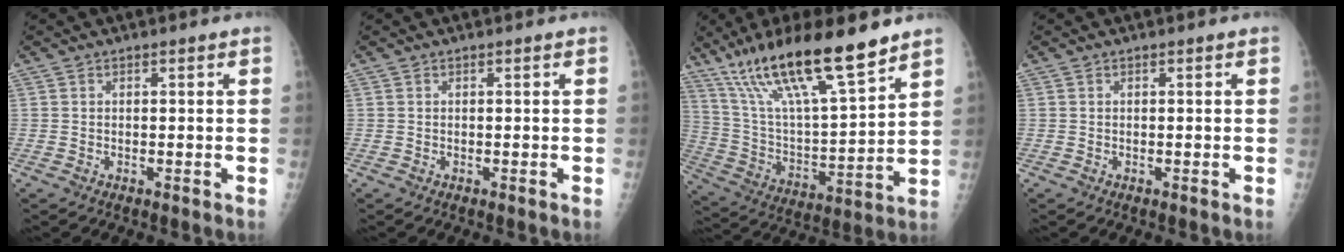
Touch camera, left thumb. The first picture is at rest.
{"total": 0.0}
{"total": 22.4, "force": [15.5, 4.1, 15.7], "torque": [-0.267, -0.054, 0.283]}
{"total": 0.0}